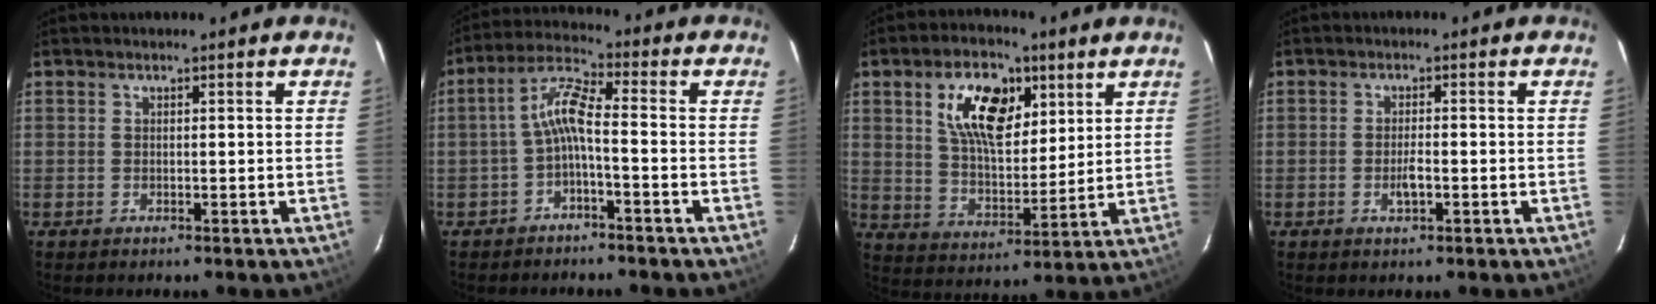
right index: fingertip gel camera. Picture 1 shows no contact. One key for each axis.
{"total": 5.8, "fx": -2.0, "fy": 0.9, "fz": 5.3, "tx": -0.128, "ty": 0.018, "tz": -0.039}
{"total": 14.0, "fx": 6.1, "fy": 7.6, "fz": 10.1, "tx": -0.175, "ty": 0.015, "tz": 0.110}
{"total": 2.5, "fx": -0.9, "fy": 0.8, "fz": 2.2, "tx": -0.040, "ty": -0.002, "tz": -0.016}